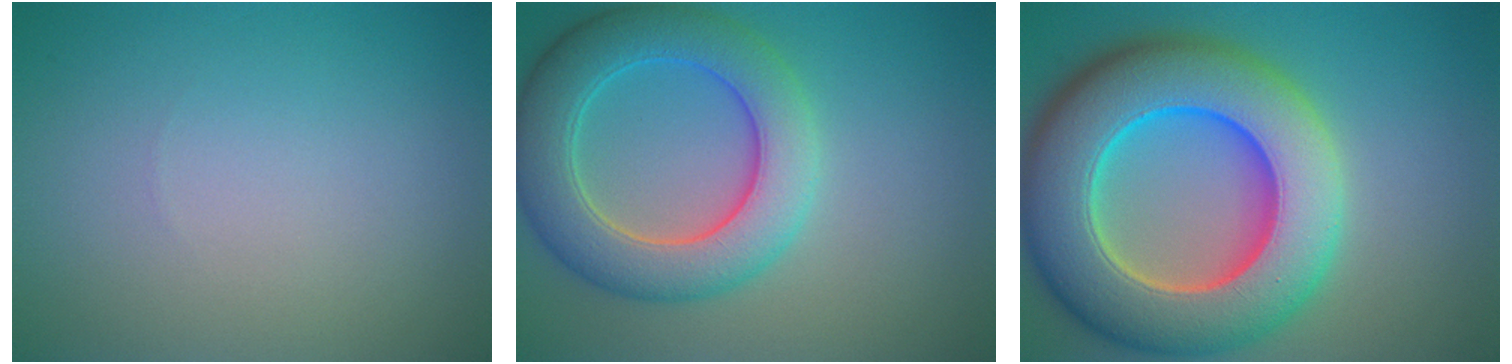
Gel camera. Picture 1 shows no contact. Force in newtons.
{"total": 7.3, "press": 7.3, "slide": 0.2}
{"total": 13.9, "press": 13.8, "slide": 0.8}